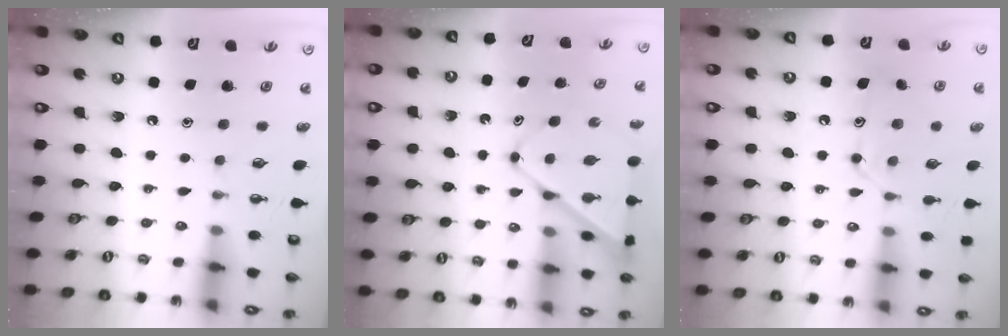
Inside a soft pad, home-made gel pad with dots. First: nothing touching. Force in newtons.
{"total": 10.0, "press": 10.0, "slide": 0.7}
{"total": 12.9, "press": 12.9, "slide": 0.7}